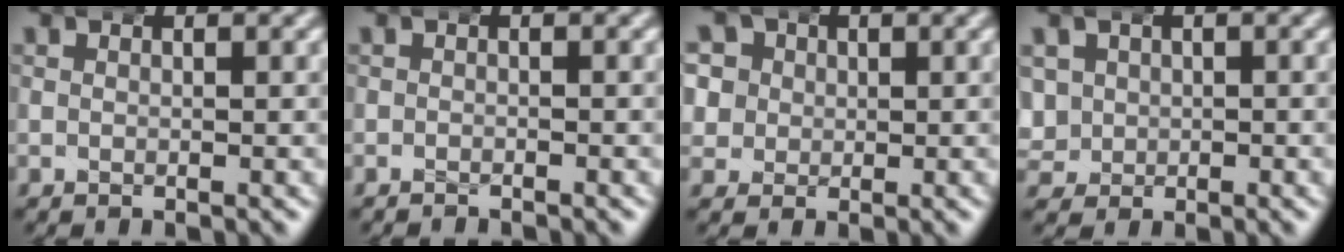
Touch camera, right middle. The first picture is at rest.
{"total": 1.3, "force": [-1.3, 0.2, 0.1], "torque": [-0.008, -0.007, -0.020]}
{"total": 5.5, "force": [1.1, 5.0, 2.1], "torque": [-0.064, -0.009, 0.017]}
{"total": 4.2, "force": [-0.1, 4.0, 1.3], "torque": [-0.058, -0.012, 0.003]}